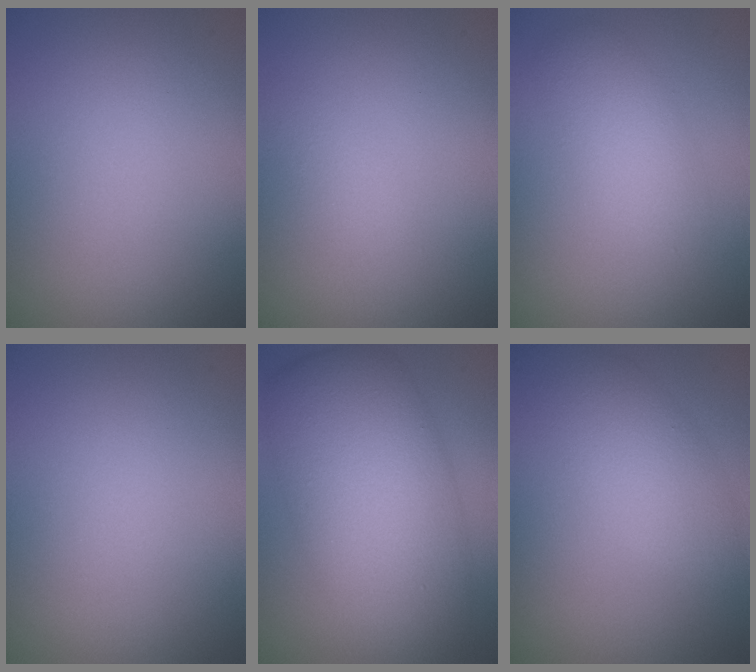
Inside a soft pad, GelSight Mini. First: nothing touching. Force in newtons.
{"total": 1.2, "press": 1.2, "slide": 0.1}
{"total": 3.1, "press": 3.1, "slide": 0.2}
{"total": 0.0}
{"total": 10.4, "press": 10.4, "slide": 0.4}
{"total": 3.9, "press": 3.9, "slide": 0.0}